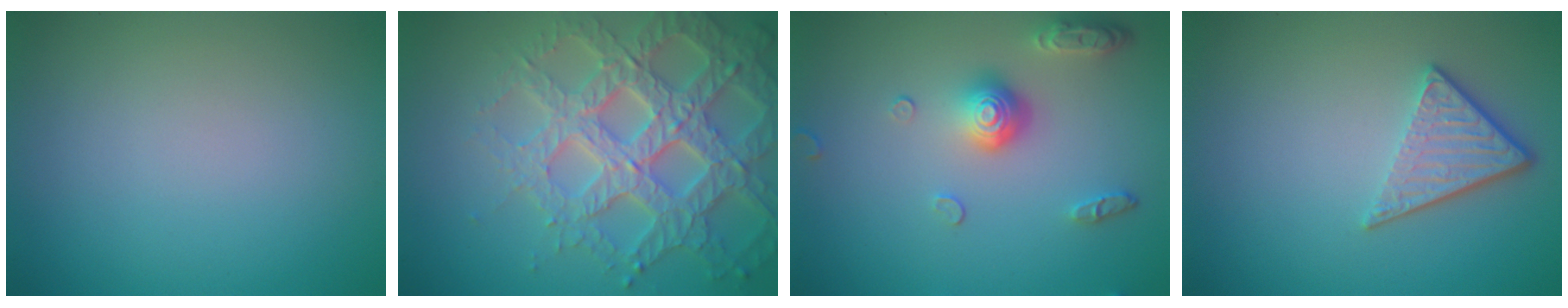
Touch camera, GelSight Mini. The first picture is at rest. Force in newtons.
{"total": 7.0, "press": 6.7, "slide": 1.8}
{"total": 3.7, "press": 2.9, "slide": 2.4}
{"total": 3.7, "press": 2.8, "slide": 2.5}